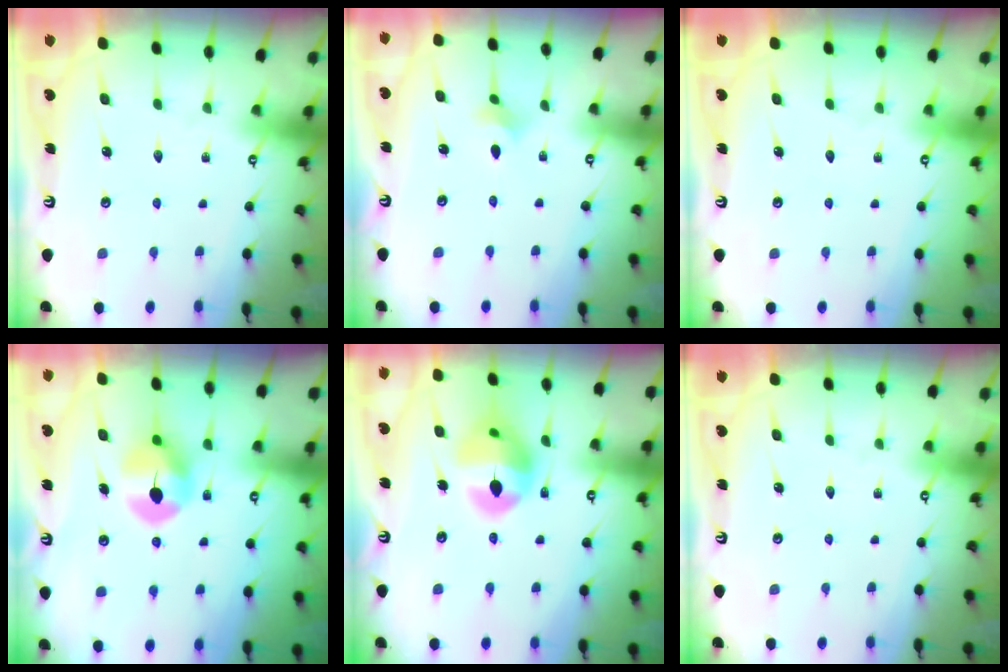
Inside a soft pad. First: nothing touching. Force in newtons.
{"total": 1.9, "press": 1.8, "slide": 0.5}
{"total": 0.0}
{"total": 7.8, "press": 7.8, "slide": 0.5}
{"total": 15.0, "press": 14.9, "slide": 1.7}
{"total": 0.0}